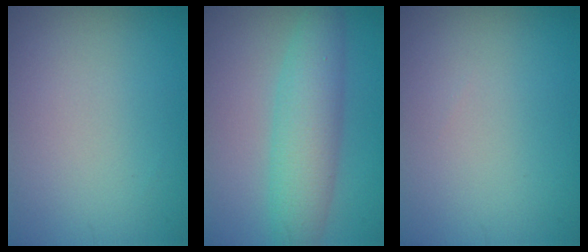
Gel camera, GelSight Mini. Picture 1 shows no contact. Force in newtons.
{"total": 5.4, "press": 5.4, "slide": 0.1}
{"total": 0.0}